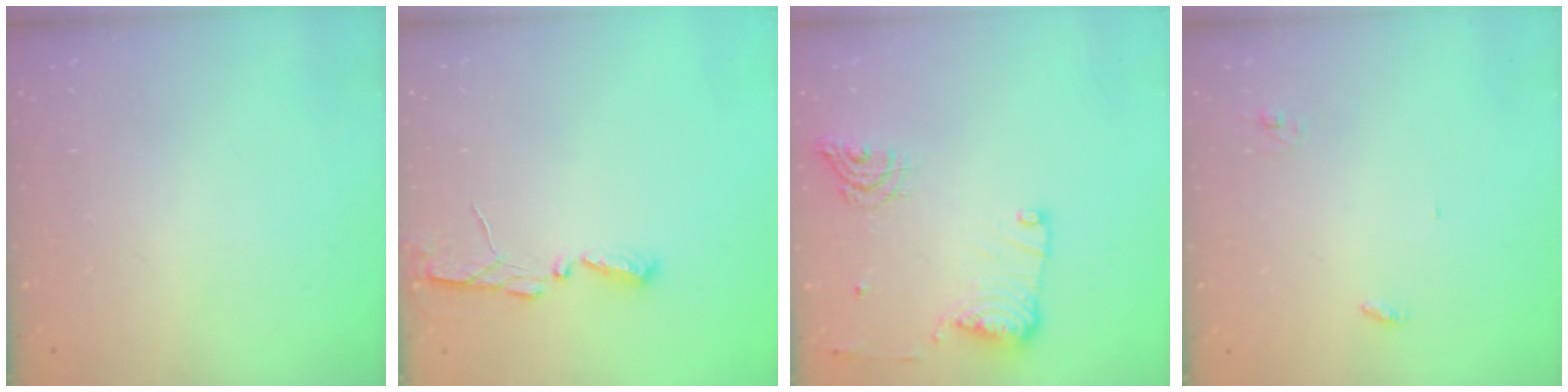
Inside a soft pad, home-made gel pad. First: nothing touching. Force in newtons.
{"total": 4.9, "press": 4.9, "slide": 0.3}
{"total": 13.4, "press": 13.4, "slide": 0.6}
{"total": 2.8, "press": 2.8, "slide": 0.2}